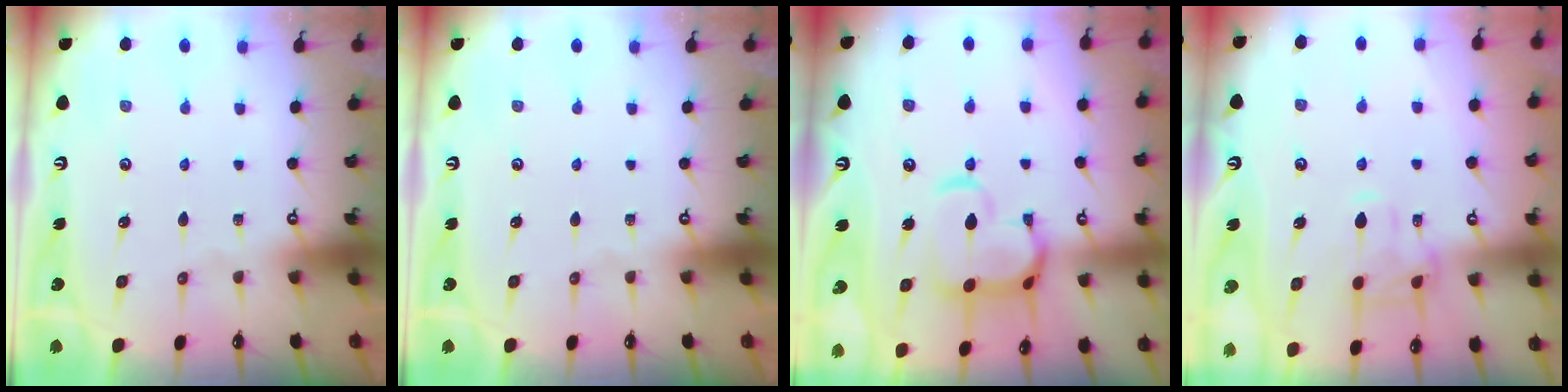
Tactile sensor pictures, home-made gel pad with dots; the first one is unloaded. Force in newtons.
{"total": 0.0}
{"total": 7.5, "press": 7.4, "slide": 1.3}
{"total": 3.2, "press": 2.9, "slide": 1.4}